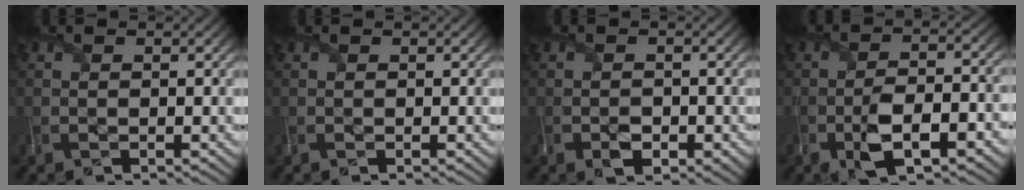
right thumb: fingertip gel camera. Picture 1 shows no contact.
{"total": 0.0}
{"total": 2.6, "force": [-1.2, 1.6, 1.6], "torque": [-0.031, -0.010, -0.021]}
{"total": 7.5, "force": [-3.2, 2.8, 6.3], "torque": [-0.119, -0.003, -0.060]}